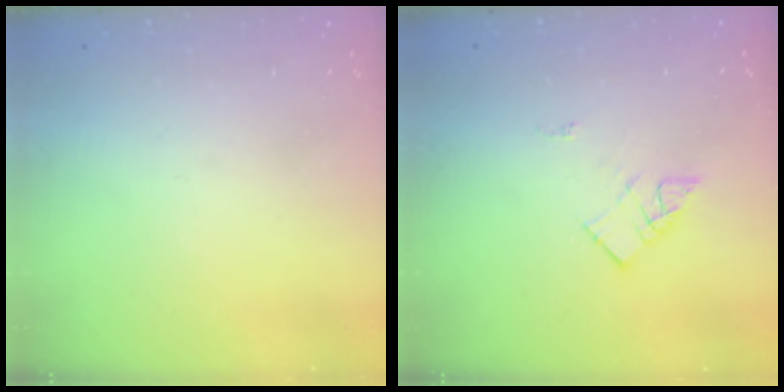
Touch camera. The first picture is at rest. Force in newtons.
{"total": 6.9, "press": 6.9, "slide": 0.3}